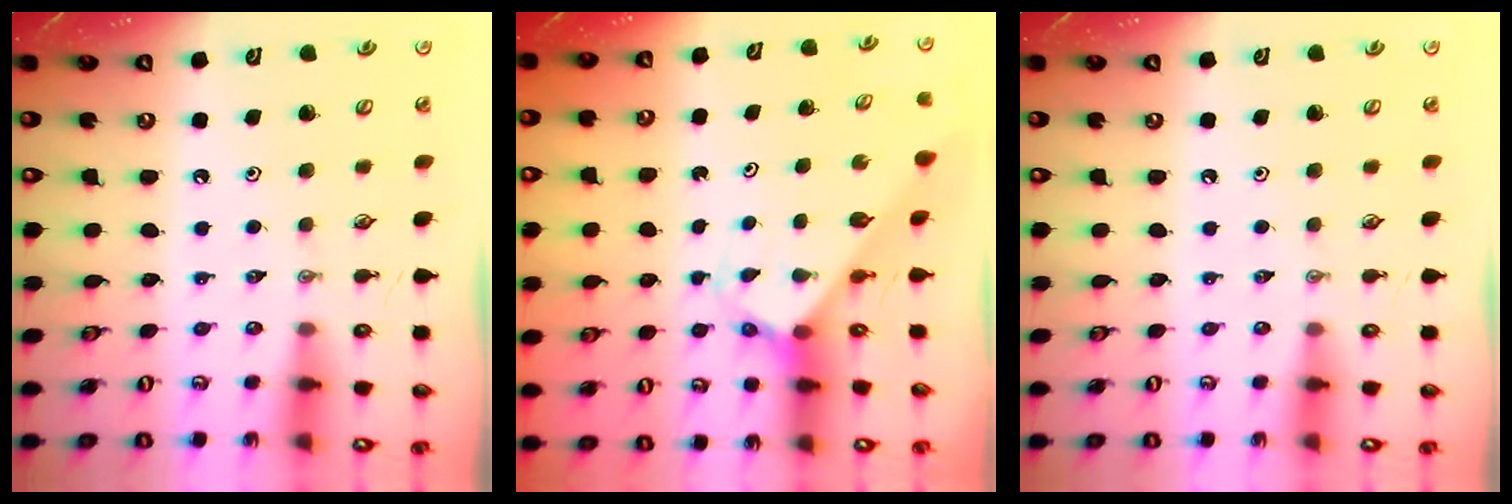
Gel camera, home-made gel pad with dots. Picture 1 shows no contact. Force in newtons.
{"total": 2.7, "press": 2.7, "slide": 0.2}
{"total": 0.0}